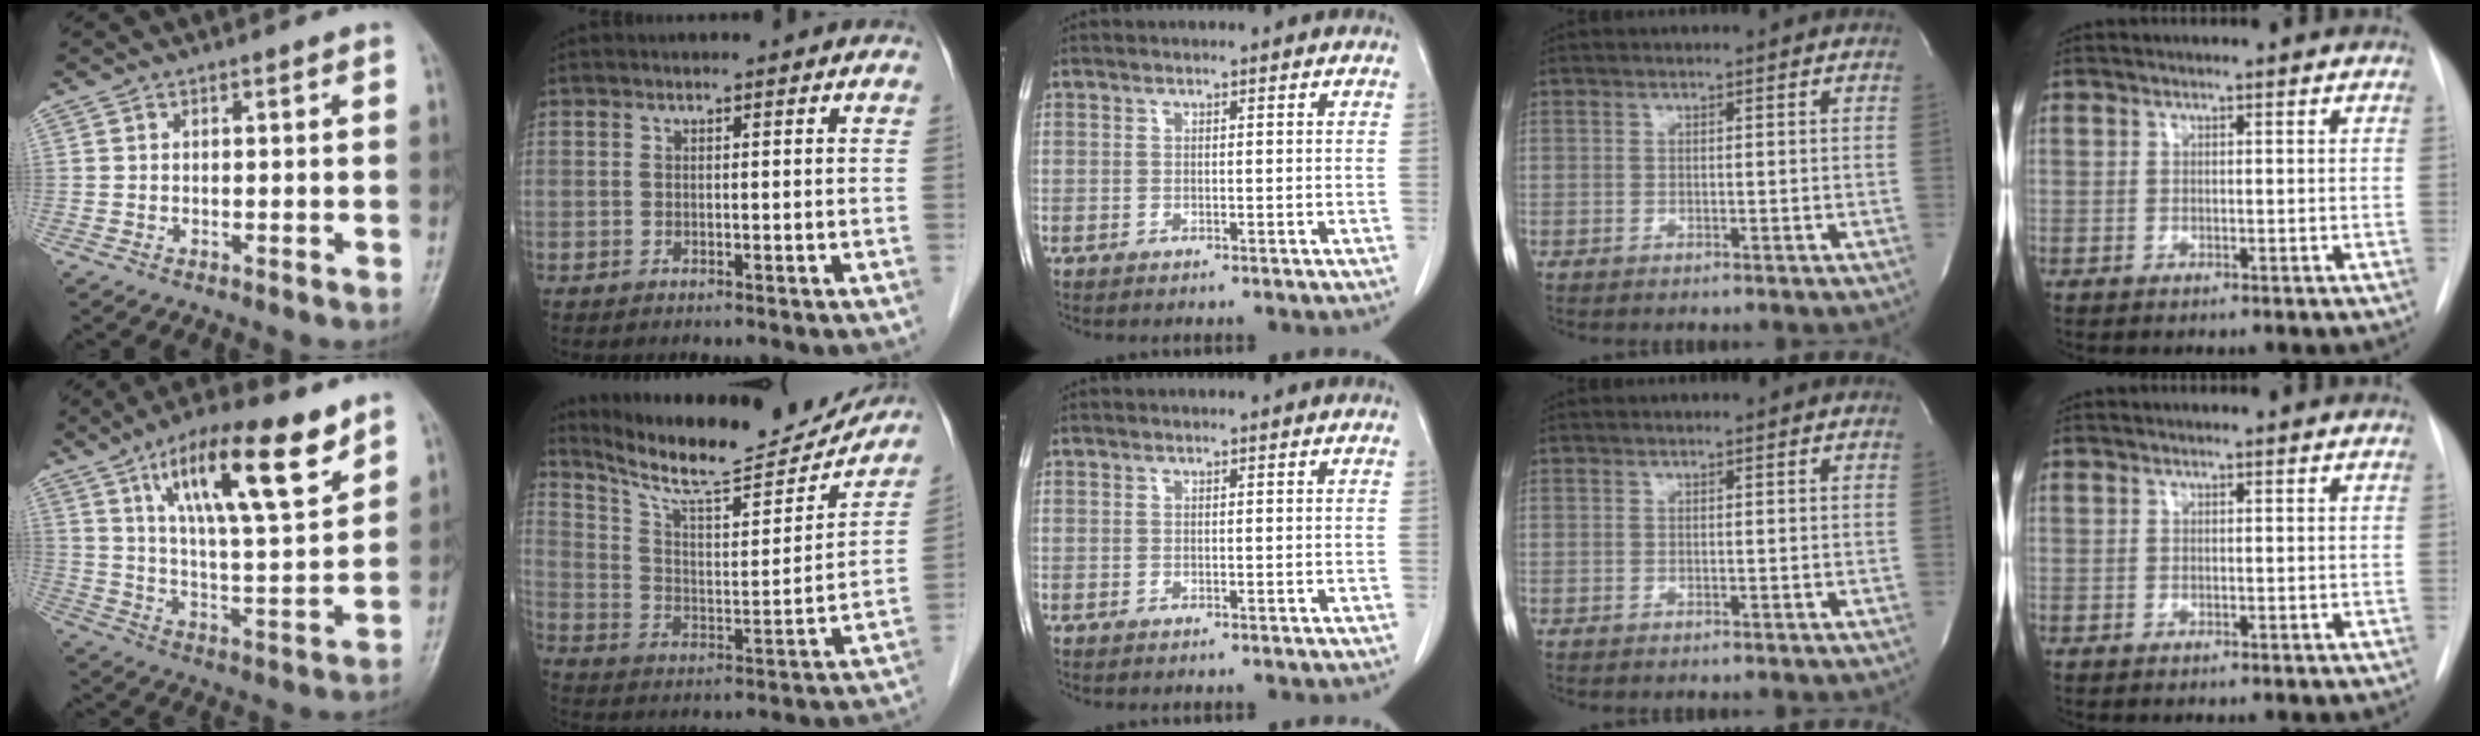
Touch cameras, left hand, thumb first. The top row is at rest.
{"thumb": {"total": 18.4, "force": [10.3, 5.1, 14.4], "torque": [-0.215, -0.039, 0.177]}, "index": {"total": 18.7, "force": [17.4, 2.1, 6.5], "torque": [-0.120, -0.024, 0.270]}}